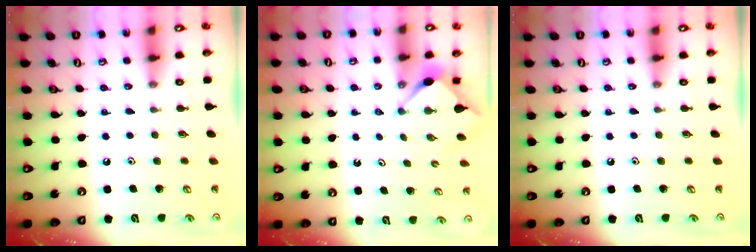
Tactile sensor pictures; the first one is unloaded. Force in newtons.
{"total": 2.8, "press": 2.8, "slide": 0.3}
{"total": 0.0}